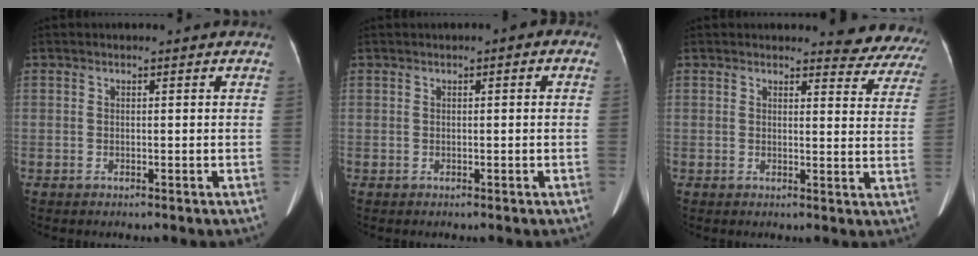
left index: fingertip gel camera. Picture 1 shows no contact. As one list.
[{"total": 1.1, "force": [0.2, 0.4, 1.0], "torque": [-0.009, 0.009, -0.001]}, {"total": 8.6, "force": [8.4, 2.0, 0.4], "torque": [0.029, -0.042, 0.059]}]